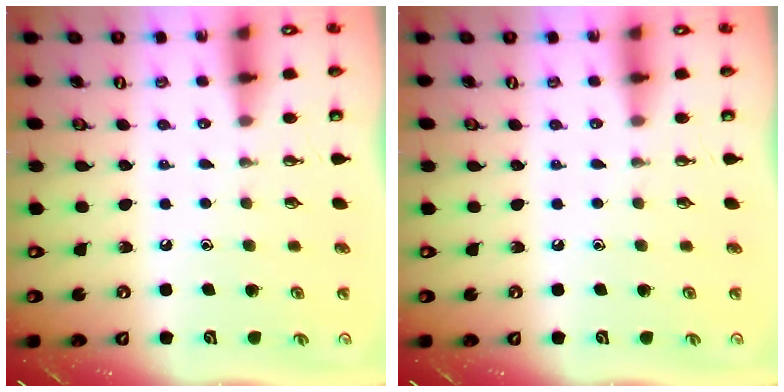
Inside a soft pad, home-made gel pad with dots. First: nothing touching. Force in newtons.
{"total": 0.0}